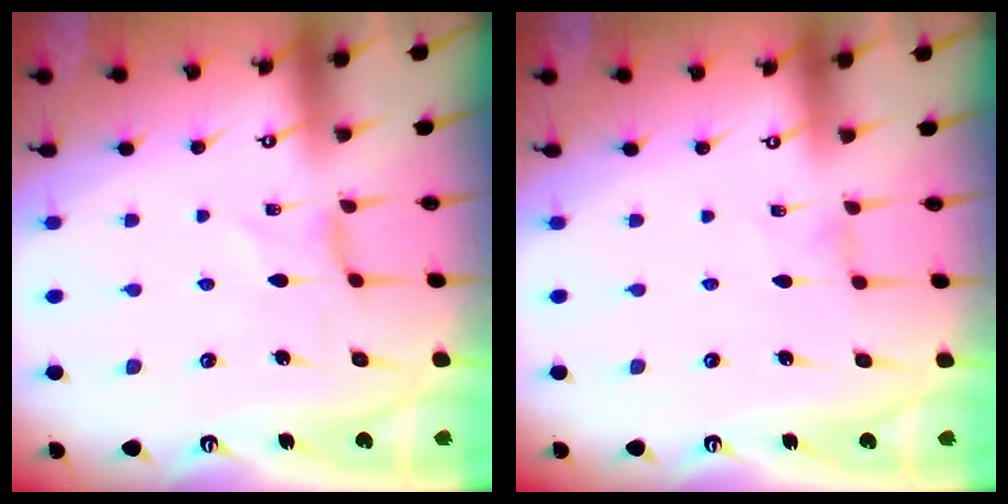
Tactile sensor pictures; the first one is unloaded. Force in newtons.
{"total": 0.0}